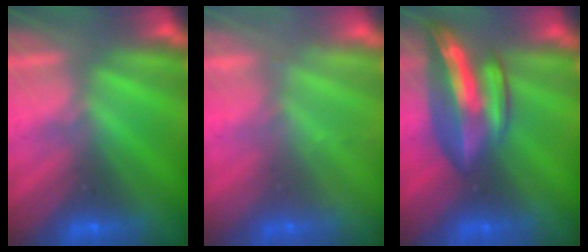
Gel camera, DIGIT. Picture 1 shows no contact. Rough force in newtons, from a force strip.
{"total": 2.3}
{"total": 7.9}